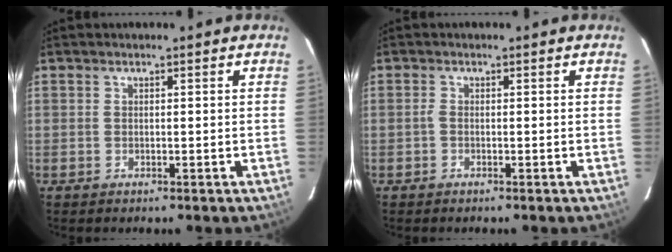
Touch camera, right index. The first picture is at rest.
{"total": 0.6, "force": [-0.2, 0.3, 0.5], "torque": [-0.011, 0.002, -0.007]}